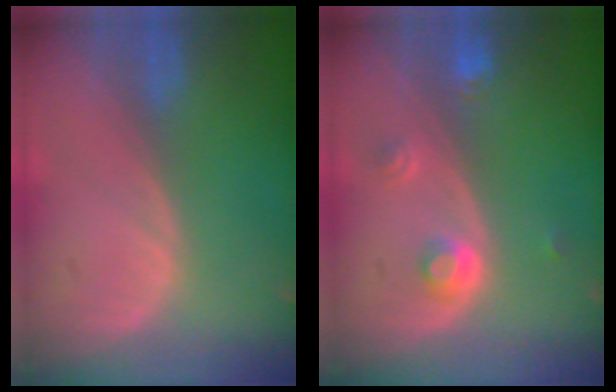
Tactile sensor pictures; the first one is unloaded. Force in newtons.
{"total": 3.1, "press": 2.8, "slide": 1.2}